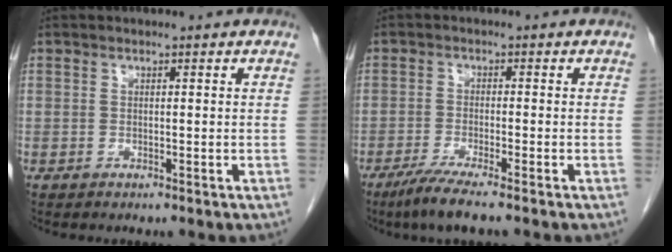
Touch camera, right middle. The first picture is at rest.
{"total": 5.2, "force": [-3.8, -0.4, 3.5], "torque": [-0.067, -0.015, -0.072]}